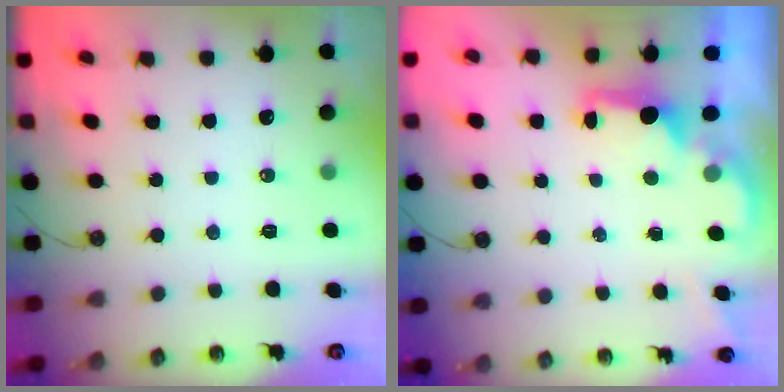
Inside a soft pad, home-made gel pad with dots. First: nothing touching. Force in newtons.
{"total": 1.7, "press": 1.5, "slide": 0.7}